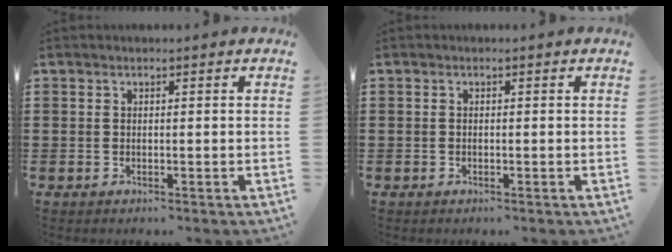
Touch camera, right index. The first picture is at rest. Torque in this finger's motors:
{"motor_torque": [-0.19, 0.10, -0.02, -0.01]}